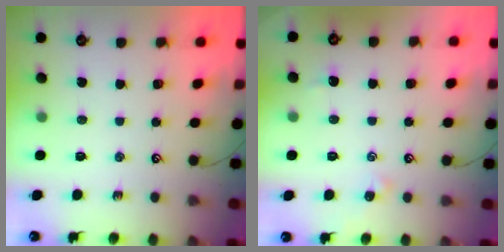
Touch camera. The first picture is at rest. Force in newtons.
{"total": 0.9, "press": 0.8, "slide": 0.5}